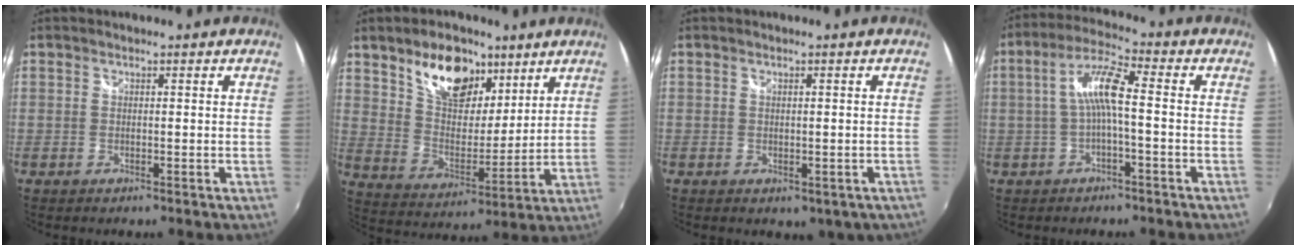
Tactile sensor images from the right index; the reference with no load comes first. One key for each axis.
{"total": 15.2, "fx": 9.3, "fy": 8.6, "fz": 8.4, "tx": -0.144, "ty": 0.017, "tz": 0.168}
{"total": 2.7, "fx": -1.0, "fy": 2.0, "fz": 1.6, "tx": -0.026, "ty": -0.006, "tz": -0.006}
{"total": 7.1, "fx": -0.8, "fy": 0.9, "fz": 7.0, "tx": -0.152, "ty": 0.016, "tz": -0.014}